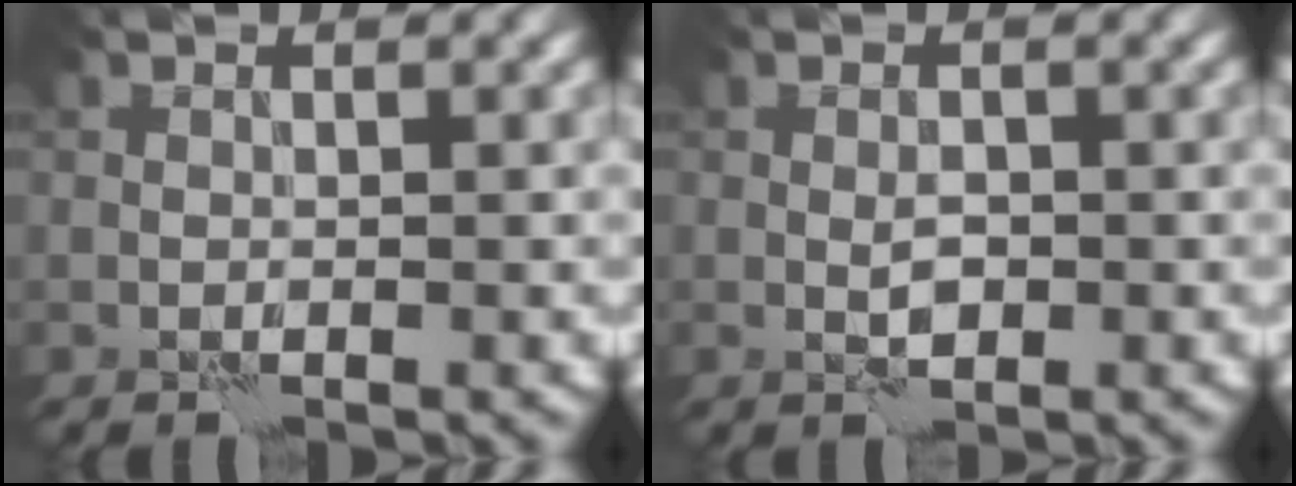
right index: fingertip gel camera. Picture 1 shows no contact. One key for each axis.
{"total": 1.3, "fx": -0.3, "fy": 0.5, "fz": 1.2, "tx": -0.023, "ty": 0.002, "tz": -0.005}